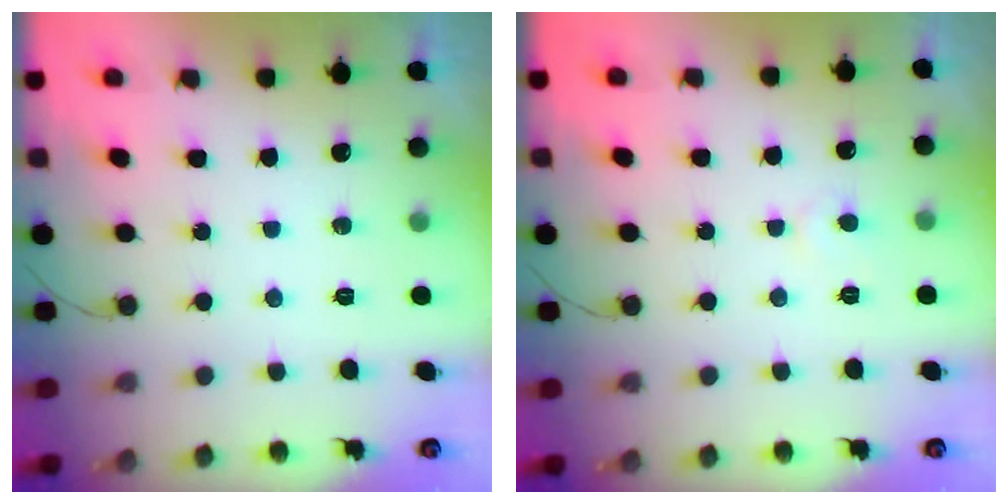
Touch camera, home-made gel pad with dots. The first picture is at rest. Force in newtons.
{"total": 4.5, "press": 4.4, "slide": 0.4}